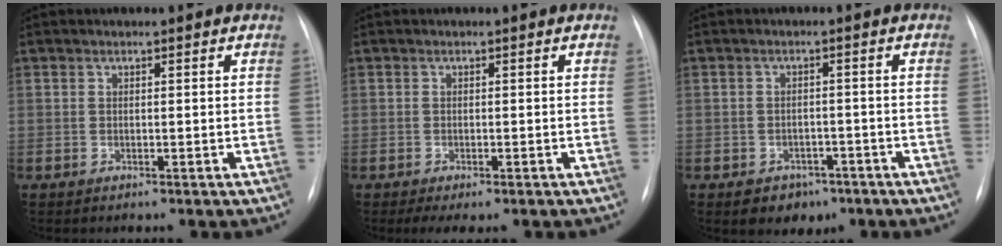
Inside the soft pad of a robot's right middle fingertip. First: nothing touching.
{"total": 3.1, "force": [-2.1, 1.1, 2.0], "torque": [-0.030, -0.007, -0.027]}
{"total": 4.6, "force": [-2.8, 3.3, 1.6], "torque": [-0.021, 0.008, -0.030]}